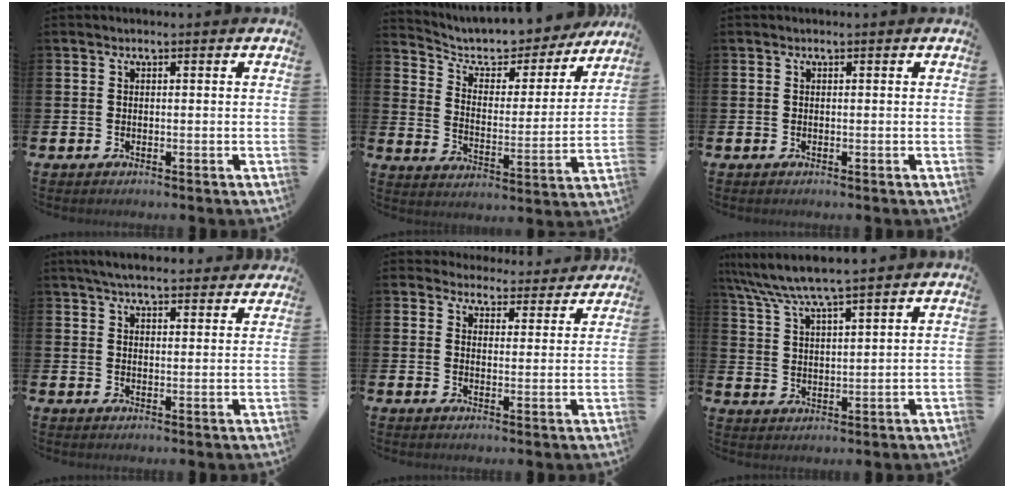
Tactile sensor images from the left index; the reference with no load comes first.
{"total": 7.7, "force": [7.2, 2.3, 1.6], "torque": [-0.057, -0.059, 0.122]}
{"total": 0.0}
{"total": 4.8, "force": [4.6, 0.8, 1.3], "torque": [-0.030, -0.016, 0.083]}
{"total": 4.2, "force": [4.0, 1.3, -0.1], "torque": [-0.005, -0.034, 0.068]}
{"total": 6.1, "force": [5.7, 0.1, 2.2], "torque": [-0.063, -0.028, 0.100]}